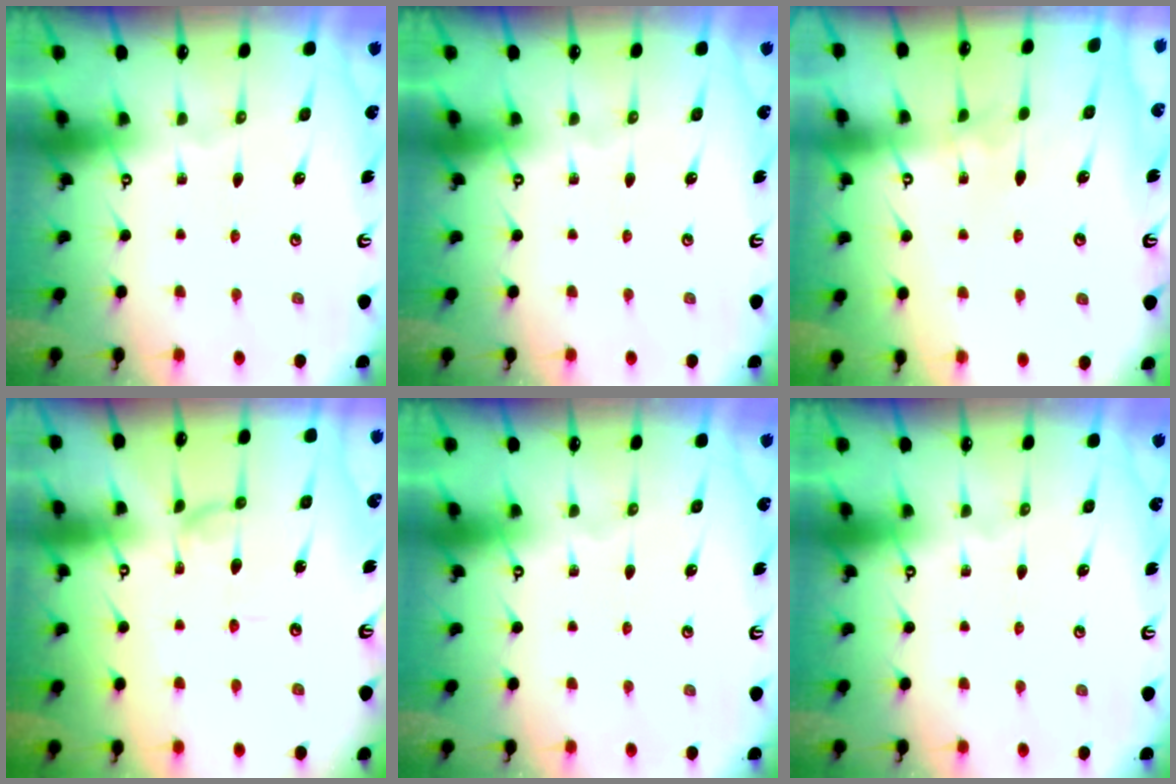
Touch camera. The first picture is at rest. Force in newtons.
{"total": 0.0}
{"total": 2.7, "press": 2.6, "slide": 0.3}
{"total": 0.0}
{"total": 0.0}
{"total": 0.0}